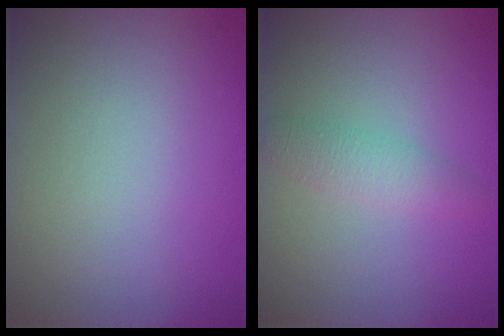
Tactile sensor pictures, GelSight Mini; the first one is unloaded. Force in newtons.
{"total": 2.0, "press": 2.0, "slide": 0.1}